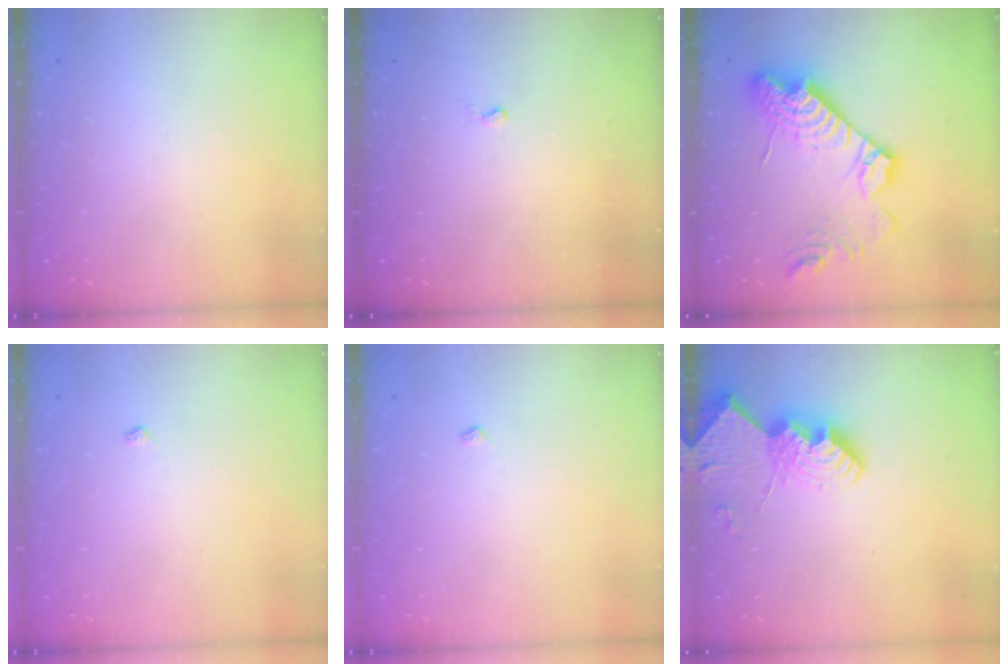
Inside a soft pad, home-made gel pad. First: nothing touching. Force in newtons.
{"total": 2.6, "press": 2.6, "slide": 0.5}
{"total": 19.4, "press": 19.3, "slide": 1.7}
{"total": 3.0, "press": 3.0, "slide": 0.5}
{"total": 3.0, "press": 3.0, "slide": 0.5}
{"total": 14.0, "press": 14.0, "slide": 0.9}